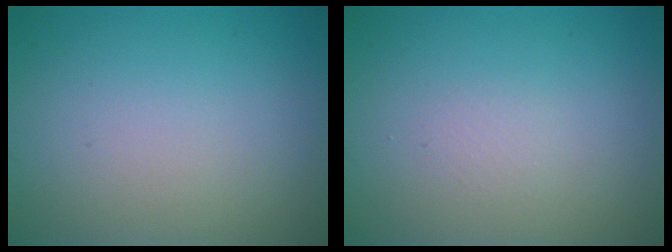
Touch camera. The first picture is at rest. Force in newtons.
{"total": 0.6, "press": 0.6, "slide": 0.0}